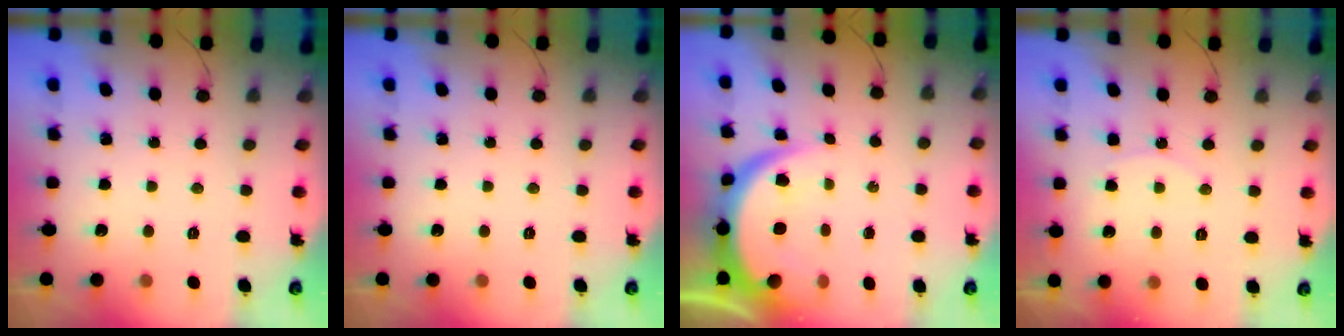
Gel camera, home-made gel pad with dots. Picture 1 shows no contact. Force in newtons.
{"total": 0.0}
{"total": 8.6, "press": 8.6, "slide": 0.6}
{"total": 4.6, "press": 4.6, "slide": 0.4}